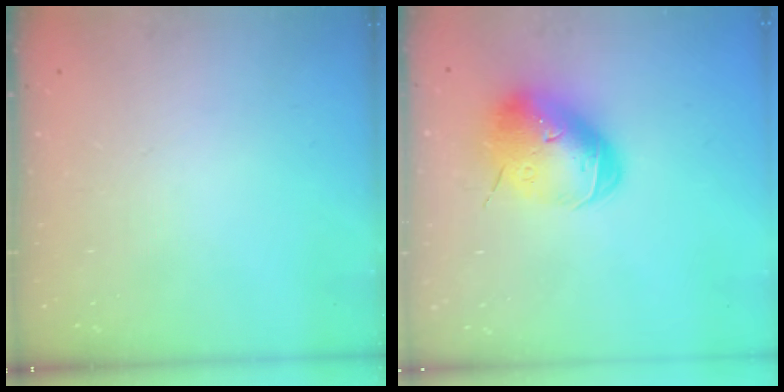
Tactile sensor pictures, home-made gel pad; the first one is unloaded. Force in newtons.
{"total": 16.7, "press": 16.5, "slide": 2.6}